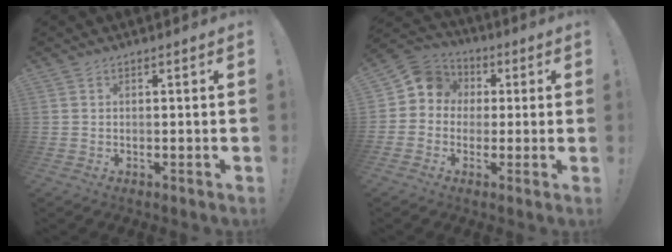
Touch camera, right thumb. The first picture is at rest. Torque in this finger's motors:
{"motor_torque": [0.26, 0.53, 0.32, -0.49, 0.00]}